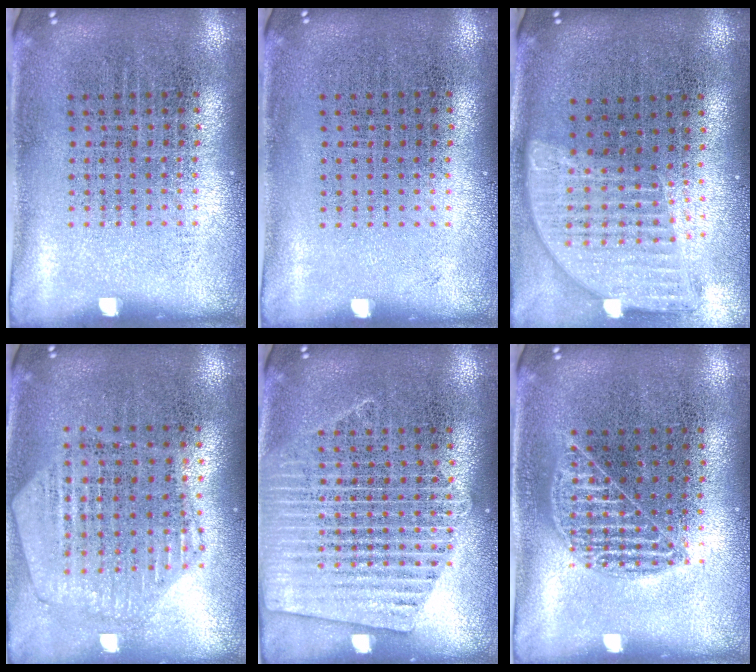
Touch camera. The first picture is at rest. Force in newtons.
{"total": 0.0}
{"total": 1.7, "press": 1.5, "slide": 0.9}
{"total": 1.1, "press": 1.1, "slide": 0.2}
{"total": 2.9, "press": 2.9, "slide": 0.3}
{"total": 1.5, "press": 1.5, "slide": 0.3}